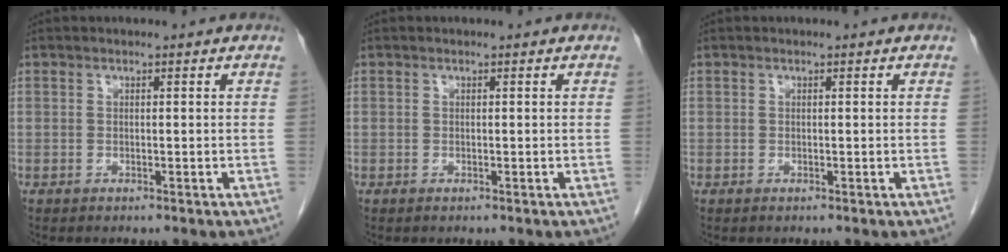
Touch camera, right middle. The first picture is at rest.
{"total": 0.0}
{"total": 0.0}